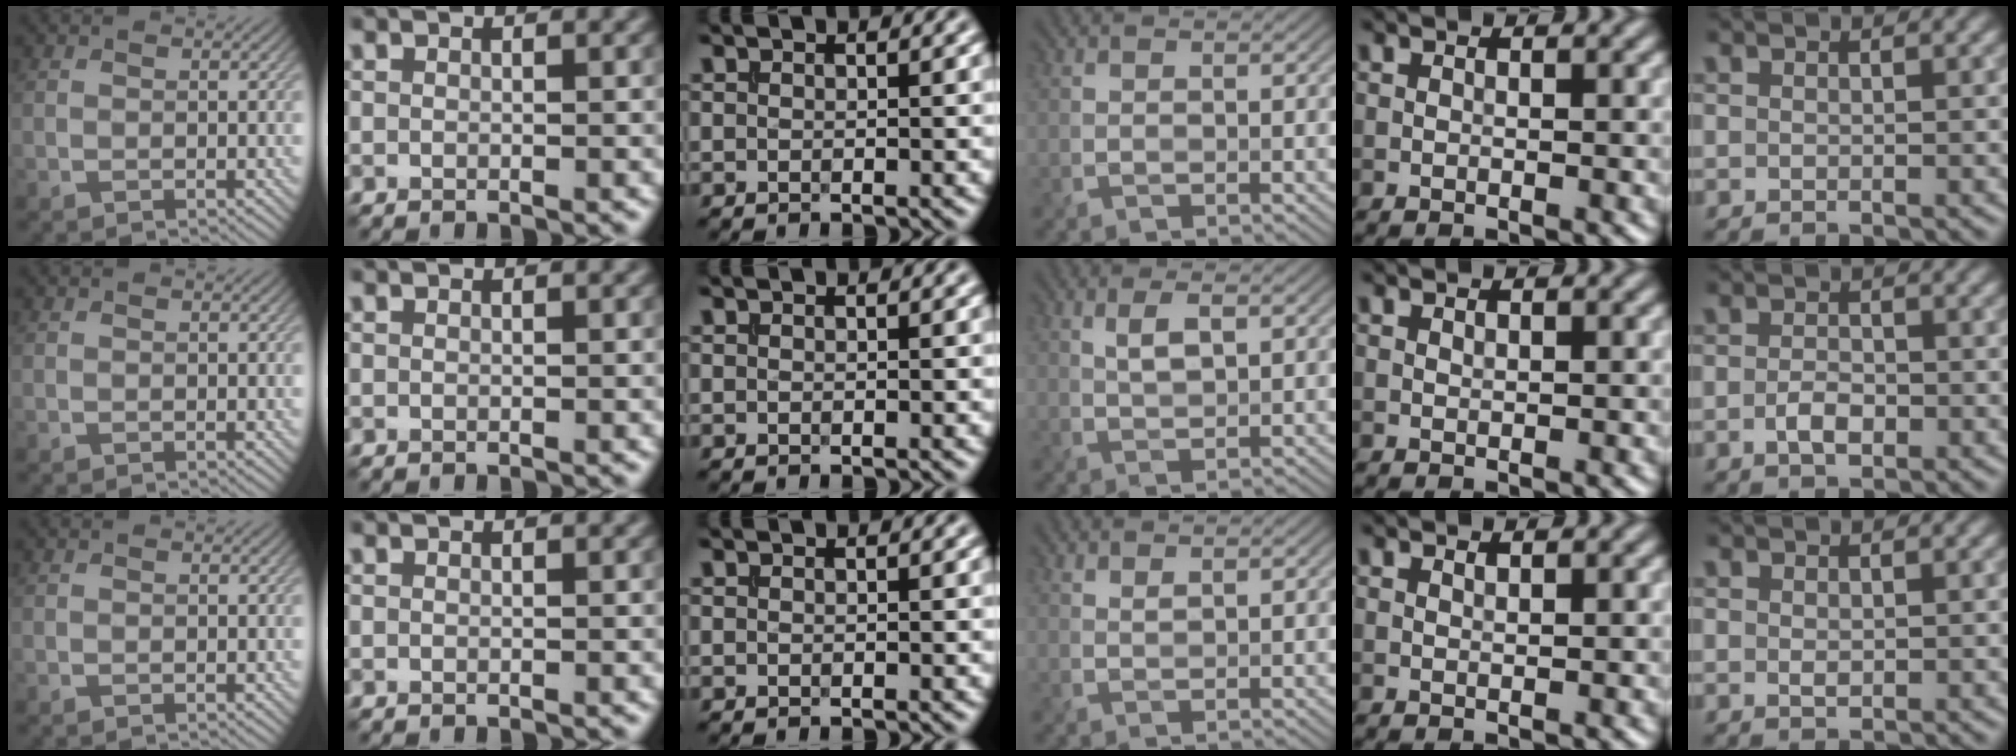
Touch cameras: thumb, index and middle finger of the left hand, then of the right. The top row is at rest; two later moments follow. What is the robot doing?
{"motion": "extract", "object": "file holder"}